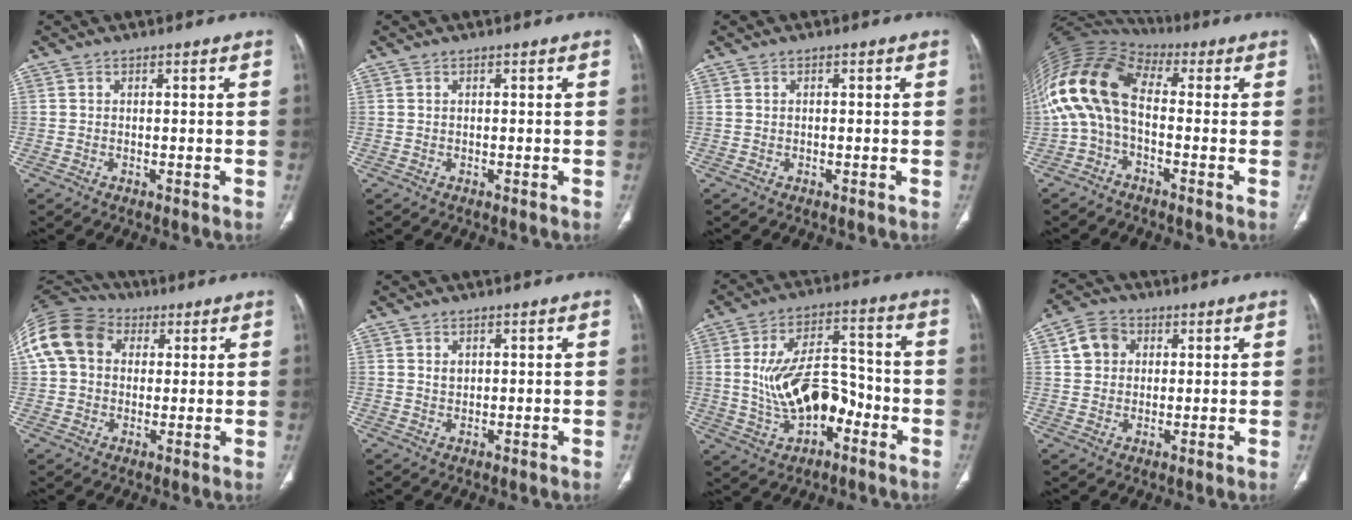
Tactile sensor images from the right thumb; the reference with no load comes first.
{"total": 0.0}
{"total": 0.0}
{"total": 14.2, "force": [-0.4, 8.1, 11.6], "torque": [-0.234, 0.046, -0.024]}
{"total": 16.3, "force": [4.4, 12.8, 9.0], "torque": [-0.192, 0.040, 0.072]}
{"total": 1.3, "force": [0.6, 0.9, 0.7], "torque": [-0.007, -0.005, 0.014]}
{"total": 14.5, "force": [-3.2, 8.3, 11.5], "torque": [-0.181, 0.040, -0.049]}
{"total": 6.1, "force": [1.8, 5.2, 2.7], "torque": [-0.033, 0.005, 0.030]}